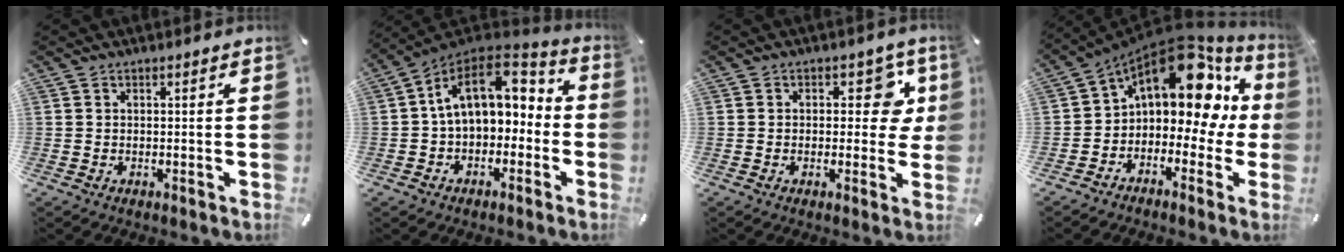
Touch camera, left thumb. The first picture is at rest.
{"total": 14.8, "force": [3.0, 10.2, 10.2], "torque": [-0.173, -0.005, 0.057]}
{"total": 8.4, "force": [2.1, 5.2, 6.2], "torque": [-0.061, -0.006, 0.028]}
{"total": 16.7, "force": [6.3, 9.7, 12.1], "torque": [-0.181, -0.044, 0.098]}